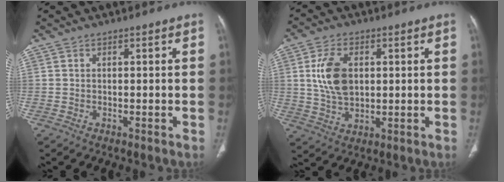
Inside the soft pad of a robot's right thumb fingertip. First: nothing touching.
{"total": 9.6, "force": [1.8, 6.0, 7.3], "torque": [-0.133, -0.005, 0.041]}